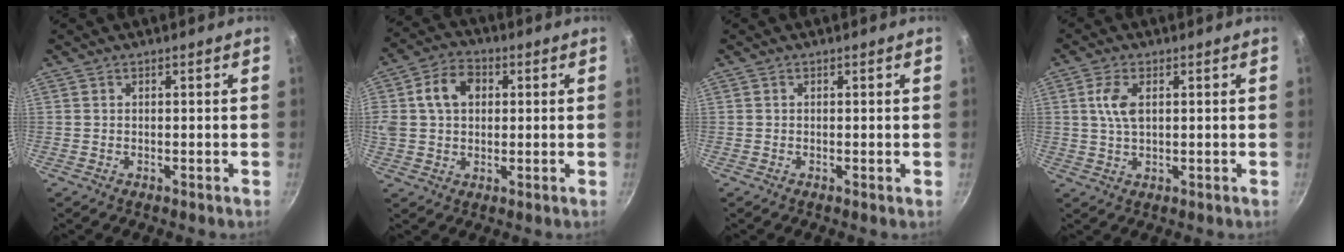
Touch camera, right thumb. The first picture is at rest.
{"total": 10.3, "force": [2.3, 7.8, 6.4], "torque": [-0.098, 0.019, 0.029]}
{"total": 0.0}
{"total": 6.3, "force": [1.5, 3.4, 5.2], "torque": [-0.100, 0.002, 0.028]}